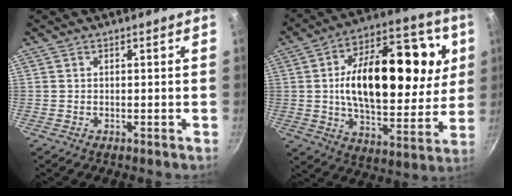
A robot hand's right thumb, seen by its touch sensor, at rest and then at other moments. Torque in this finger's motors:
{"motor_torque": [1.01, 4.00, 0.71, 0.63, 0.21]}